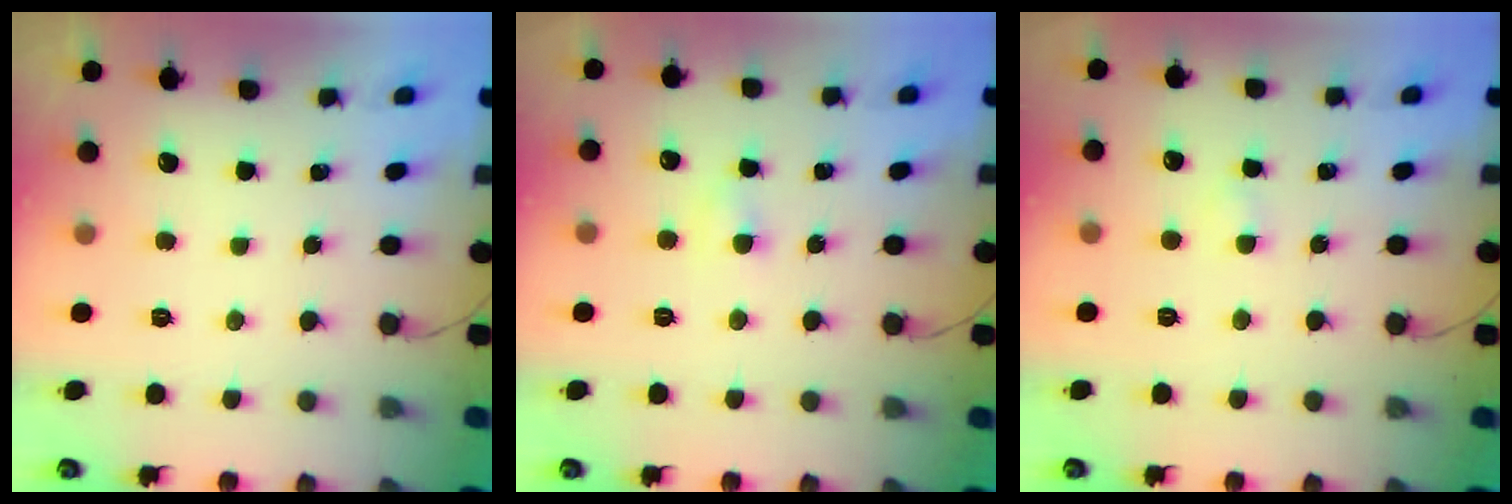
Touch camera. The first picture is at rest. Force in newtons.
{"total": 3.0, "press": 2.8, "slide": 1.0}
{"total": 1.5, "press": 1.2, "slide": 0.8}